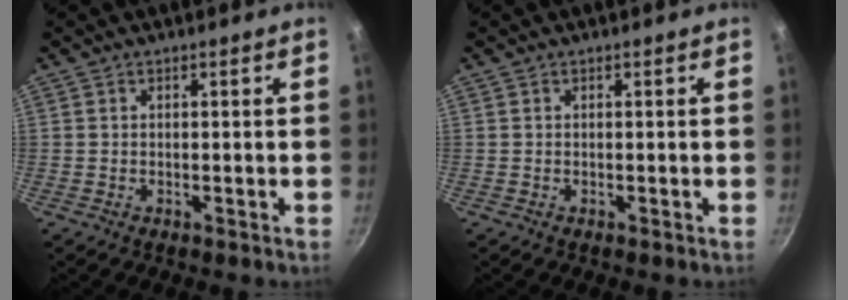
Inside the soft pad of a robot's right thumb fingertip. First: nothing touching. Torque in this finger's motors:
{"motor_torque": [-0.01, 0.00, 0.10, -0.05, 0.03]}